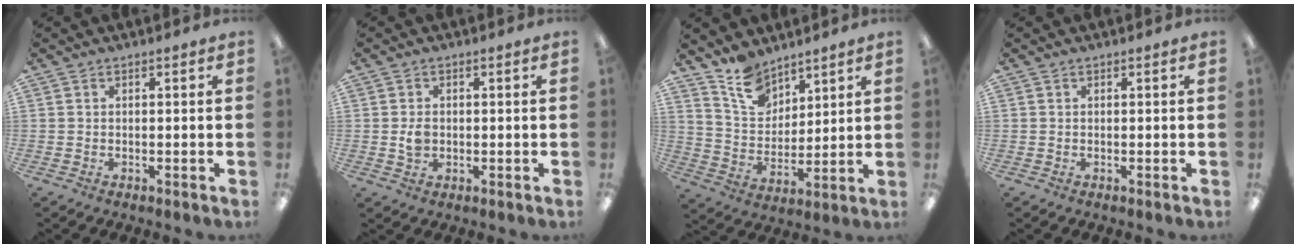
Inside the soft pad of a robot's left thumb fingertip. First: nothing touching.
{"total": 2.9, "force": [0.0, 2.1, 2.1], "torque": [-0.031, 0.002, -0.001]}
{"total": 10.7, "force": [8.5, 5.7, 3.1], "torque": [-0.070, -0.045, 0.166]}
{"total": 0.0}